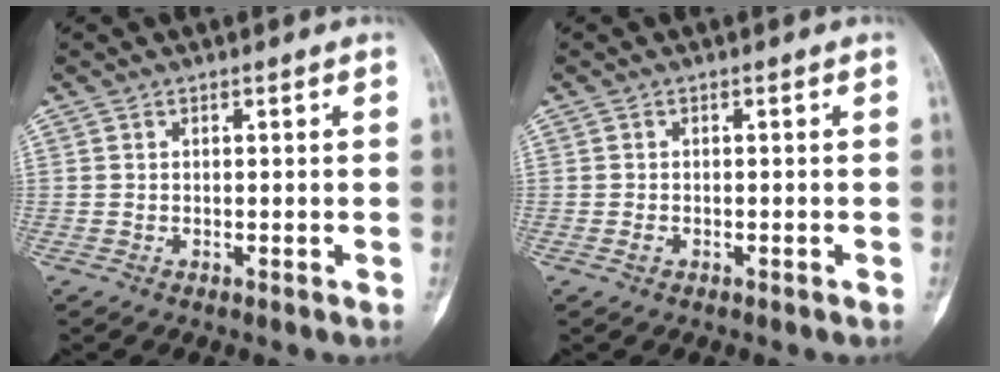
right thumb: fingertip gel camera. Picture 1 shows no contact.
{"total": 0.9, "force": [-0.5, 0.5, 0.5], "torque": [-0.014, 0.002, -0.008]}